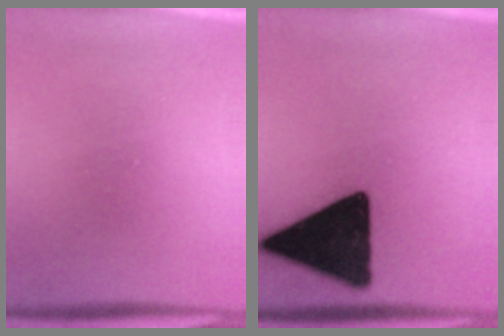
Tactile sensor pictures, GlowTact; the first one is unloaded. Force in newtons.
{"total": 14.3}